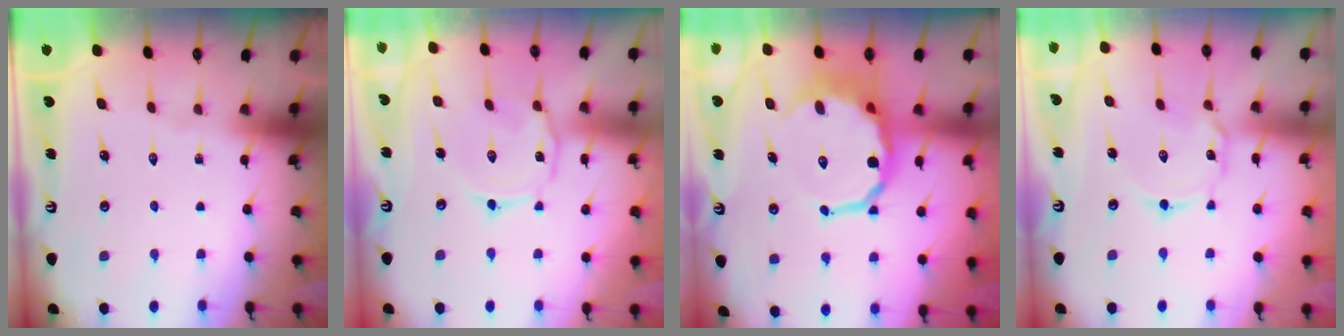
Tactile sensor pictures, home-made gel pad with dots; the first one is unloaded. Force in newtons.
{"total": 3.4, "press": 3.3, "slide": 0.5}
{"total": 11.4, "press": 11.1, "slide": 2.8}
{"total": 3.1, "press": 3.1, "slide": 0.4}